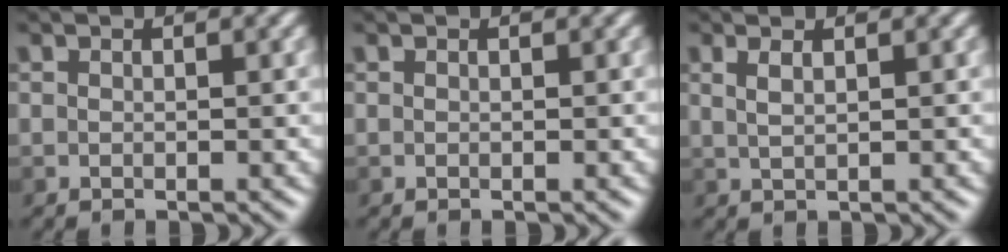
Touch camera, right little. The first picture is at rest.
{"total": 0.0}
{"total": 1.8, "force": [0.9, 0.7, 1.4], "torque": [-0.016, 0.006, 0.007]}